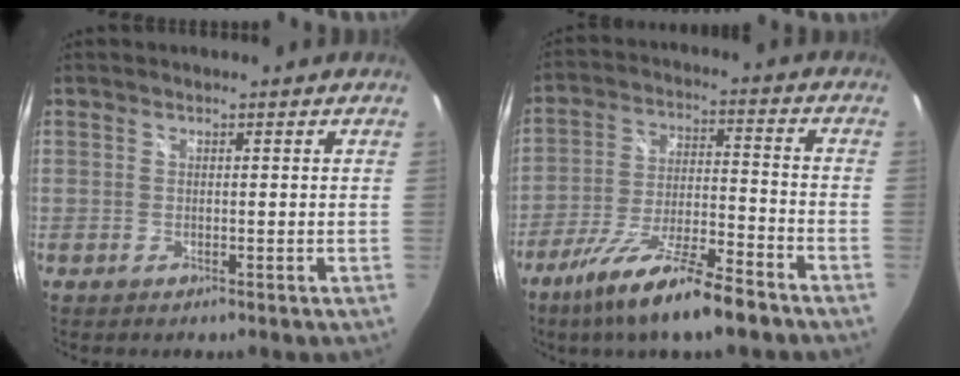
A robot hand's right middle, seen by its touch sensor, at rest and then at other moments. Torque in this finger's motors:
{"motor_torque": [1.13, -1.01, 0.24, 0.11]}